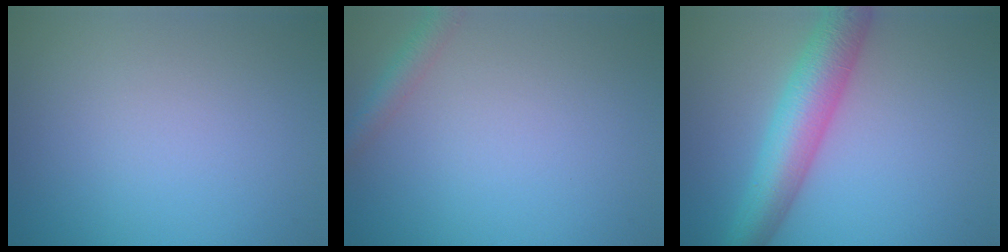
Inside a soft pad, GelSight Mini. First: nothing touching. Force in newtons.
{"total": 1.9, "press": 1.9, "slide": 0.1}
{"total": 6.3, "press": 6.3, "slide": 0.2}